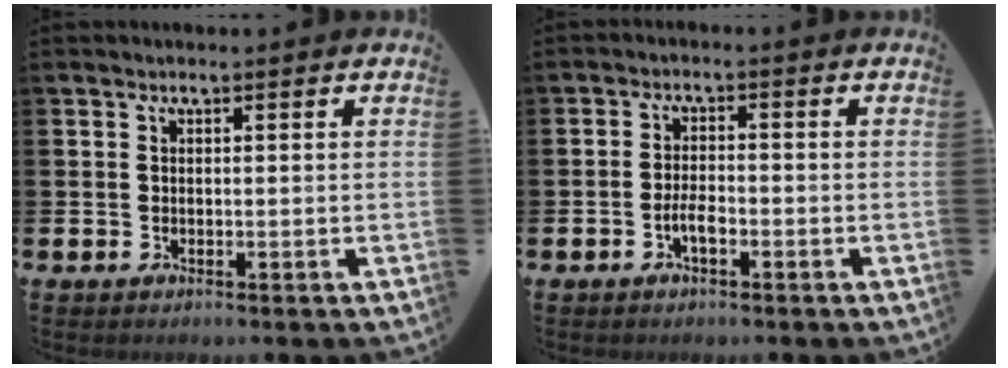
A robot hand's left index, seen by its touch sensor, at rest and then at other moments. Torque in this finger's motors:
{"motor_torque": [0.68, 0.43, 0.08, 0.05]}